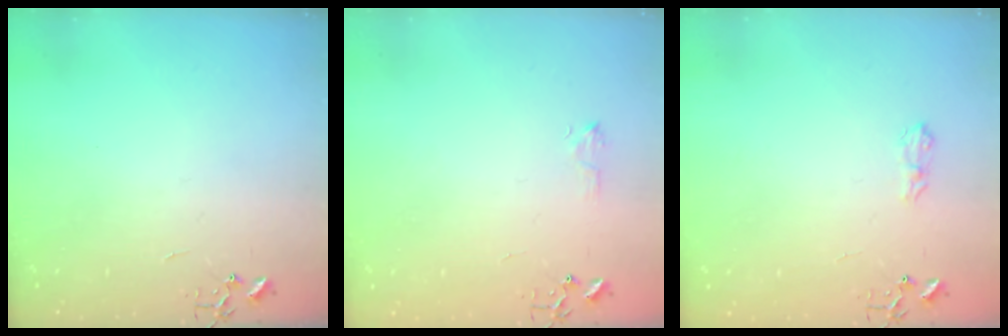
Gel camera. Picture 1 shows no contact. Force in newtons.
{"total": 5.5, "press": 5.4, "slide": 0.8}
{"total": 7.0, "press": 6.9, "slide": 0.9}